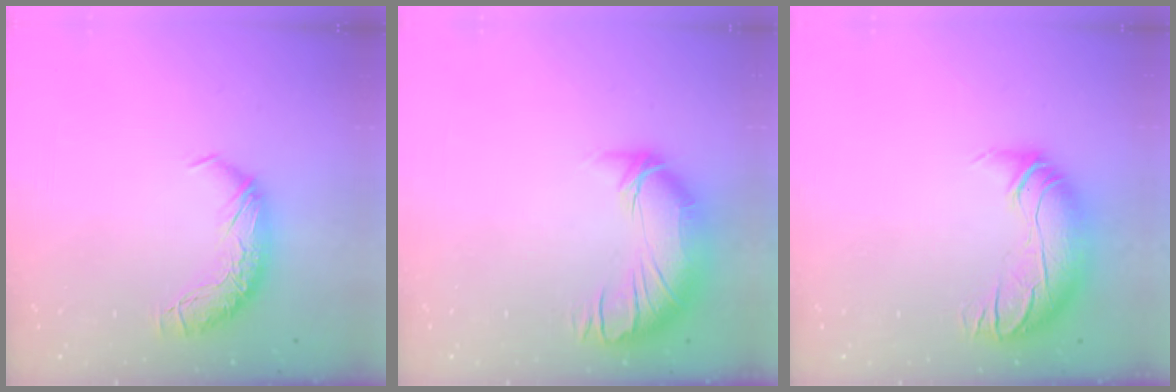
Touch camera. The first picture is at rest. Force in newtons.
{"total": 2.1, "press": 0.9, "slide": 2.0}
{"total": 2.9, "press": 0.5, "slide": 2.9}